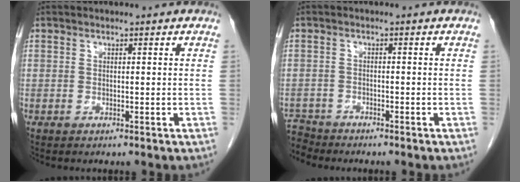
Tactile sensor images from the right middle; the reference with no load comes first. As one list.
[{"total": 3.3, "force": [-3.1, 0.4, -0.9], "torque": [0.018, -0.009, -0.058]}]